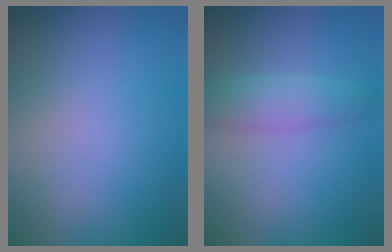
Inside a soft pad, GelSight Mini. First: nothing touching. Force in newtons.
{"total": 2.4, "press": 2.4, "slide": 0.1}